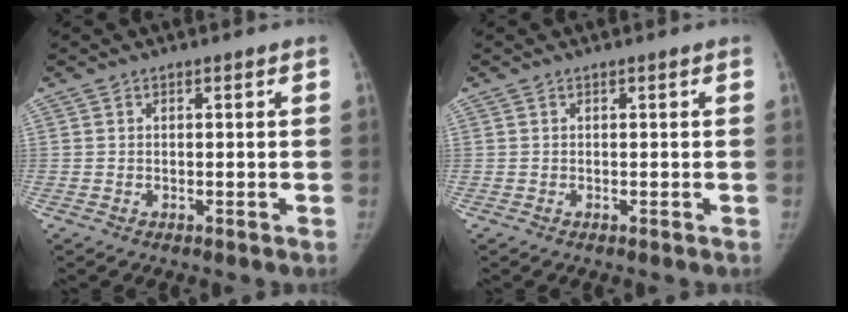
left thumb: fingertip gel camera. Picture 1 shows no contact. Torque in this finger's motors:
{"motor_torque": [0.01, 0.00, 0.11, 0.04, 0.02]}